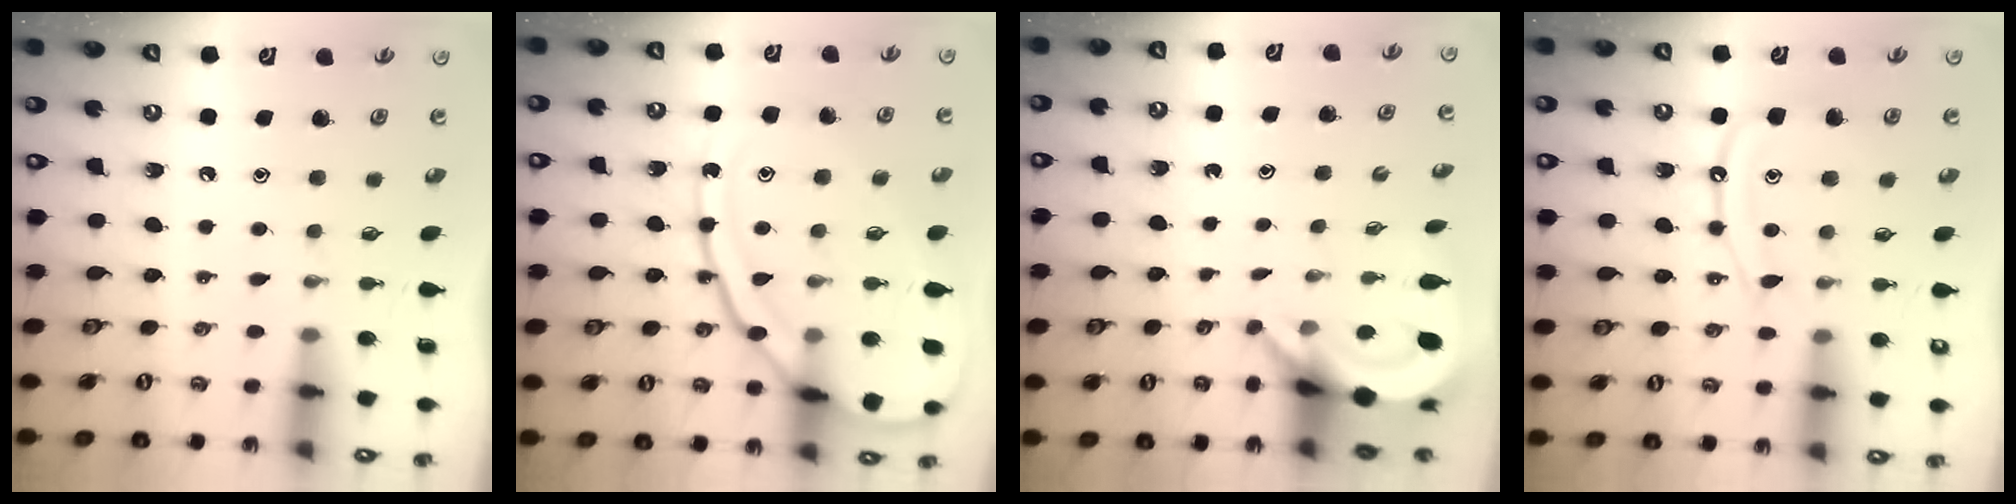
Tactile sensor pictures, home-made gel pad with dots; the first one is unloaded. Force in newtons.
{"total": 19.4, "press": 19.3, "slide": 2.0}
{"total": 5.2, "press": 5.1, "slide": 0.5}
{"total": 11.4, "press": 11.4, "slide": 1.2}